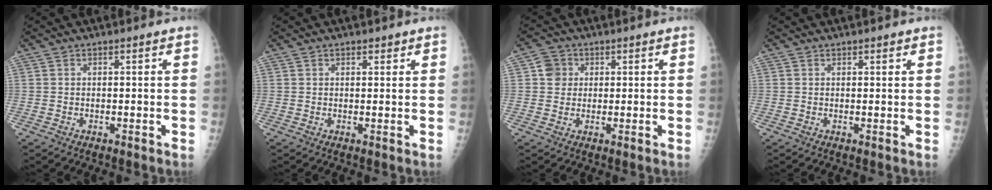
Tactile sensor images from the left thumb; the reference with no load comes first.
{"total": 1.5, "force": [1.0, 0.8, 0.7], "torque": [0.000, -0.004, 0.011]}
{"total": 4.0, "force": [1.0, 3.7, 1.0], "torque": [0.004, 0.001, 0.012]}
{"total": 0.9, "force": [0.7, 0.4, 0.4], "torque": [0.001, -0.003, 0.006]}